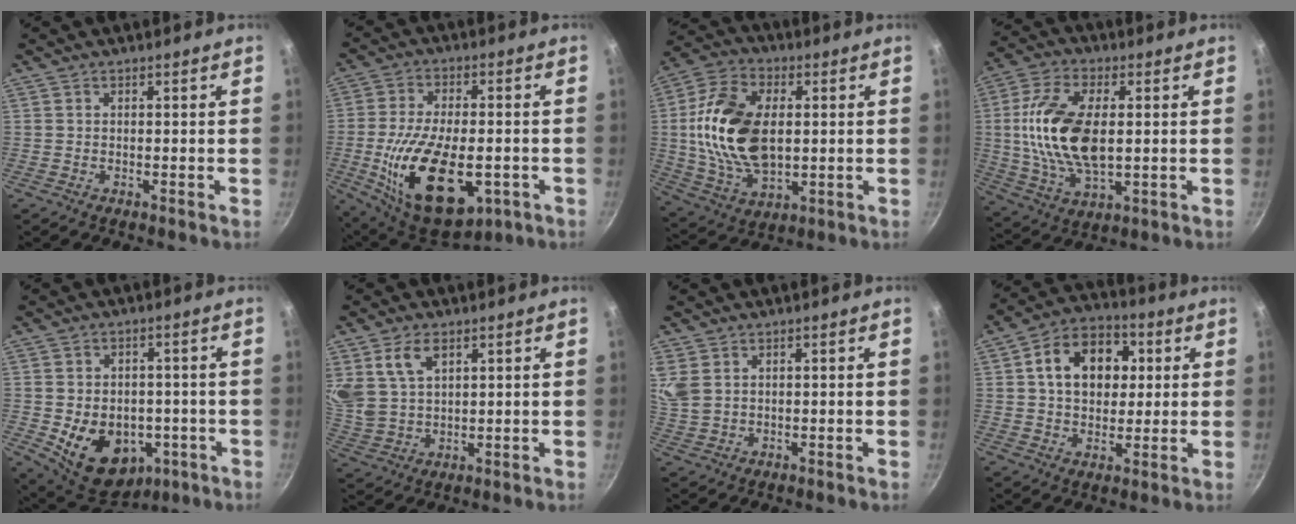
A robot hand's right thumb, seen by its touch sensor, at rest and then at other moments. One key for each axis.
{"total": 21.7, "fx": -5.4, "fy": 11.2, "fz": 17.8, "tx": -0.301, "ty": 0.008, "tz": -0.076}
{"total": 19.6, "fx": 1.6, "fy": 12.0, "fz": 15.4, "tx": -0.277, "ty": 0.001, "tz": 0.029}
{"total": 17.3, "fx": 1.3, "fy": 9.2, "fz": 14.6, "tx": -0.277, "ty": 0.003, "tz": 0.022}
{"total": 15.2, "fx": -3.9, "fy": 11.3, "fz": 9.5, "tx": -0.121, "ty": 0.006, "tz": -0.035}
{"total": 8.6, "fx": 4.2, "fy": 5.3, "fz": 5.3, "tx": -0.086, "ty": -0.020, "tz": 0.095}
{"total": 5.1, "fx": 2.1, "fy": 3.6, "fz": 3.1, "tx": -0.056, "ty": -0.008, "tz": 0.050}
{"total": 14.4, "fx": 3.2, "fy": 10.5, "fz": 9.2, "tx": -0.111, "ty": 0.016, "tz": 0.040}